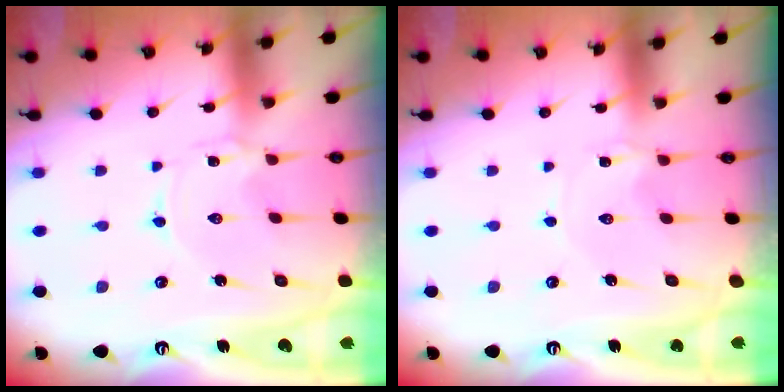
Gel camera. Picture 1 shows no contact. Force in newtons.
{"total": 1.1, "press": 1.1, "slide": 0.2}